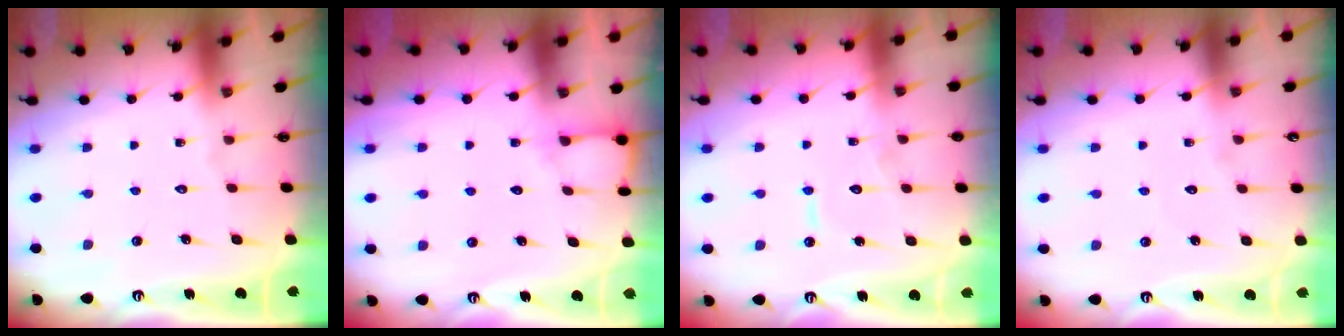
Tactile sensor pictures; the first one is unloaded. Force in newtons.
{"total": 5.0, "press": 5.0, "slide": 0.3}
{"total": 6.6, "press": 6.5, "slide": 0.6}
{"total": 3.6, "press": 3.5, "slide": 0.3}